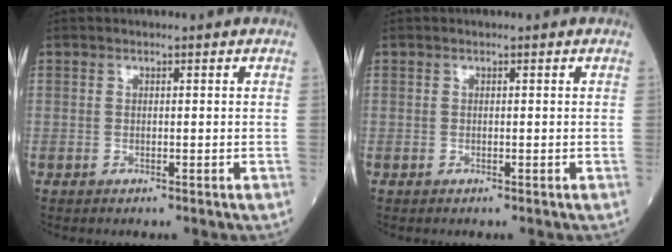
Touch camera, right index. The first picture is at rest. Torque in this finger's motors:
{"motor_torque": [0.00, 0.00, 0.00, 0.00]}